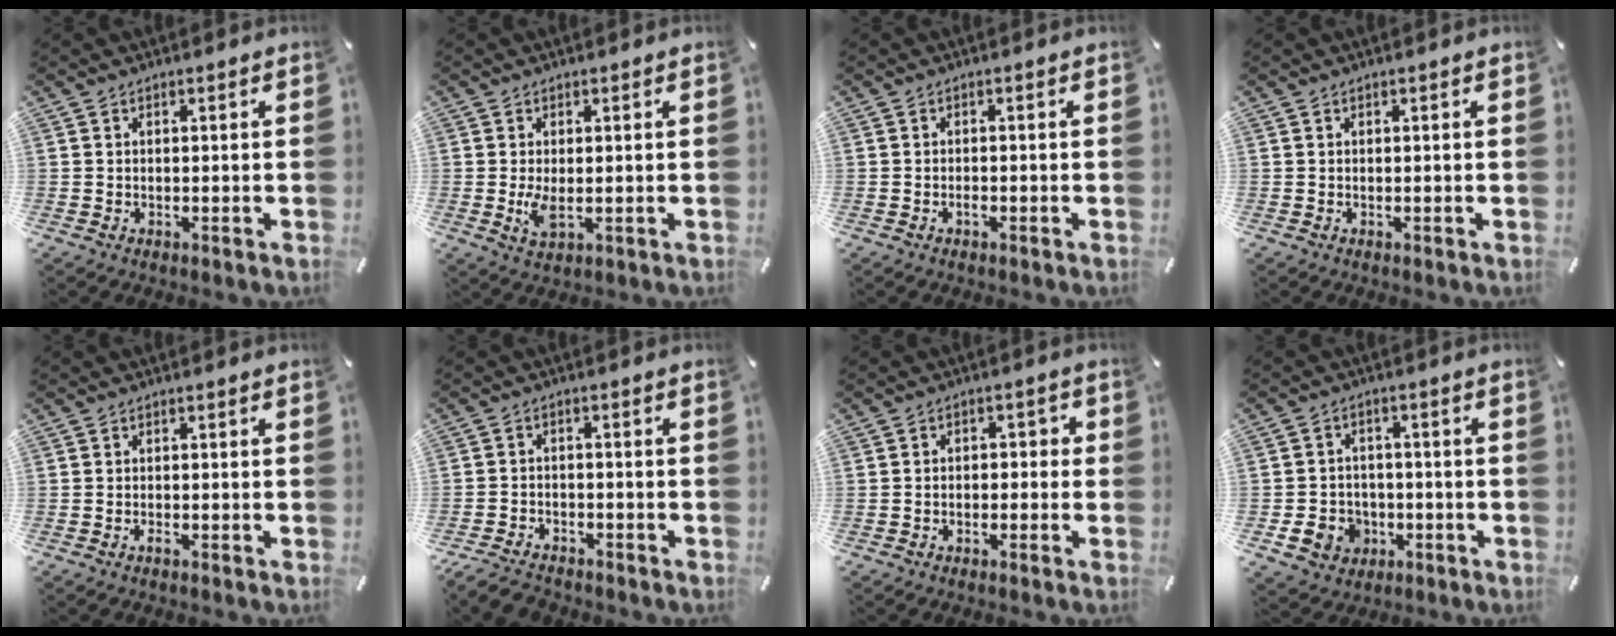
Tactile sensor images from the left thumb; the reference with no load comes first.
{"total": 4.7, "force": [-0.1, 2.2, 4.1], "torque": [-0.092, -0.009, -0.007]}
{"total": 0.9, "force": [-0.6, 0.4, 0.6], "torque": [-0.013, 0.000, -0.012]}
{"total": 0.0}
{"total": 0.9, "force": [-0.7, 0.2, 0.5], "torque": [-0.013, -0.002, -0.013]}
{"total": 4.6, "force": [-4.1, 1.8, 1.3], "torque": [-0.031, 0.019, -0.081]}
{"total": 2.9, "force": [-2.1, 1.7, 1.0], "torque": [-0.019, 0.015, -0.043]}
{"total": 7.0, "force": [-2.0, 6.3, 2.1], "torque": [-0.042, 0.009, -0.037]}